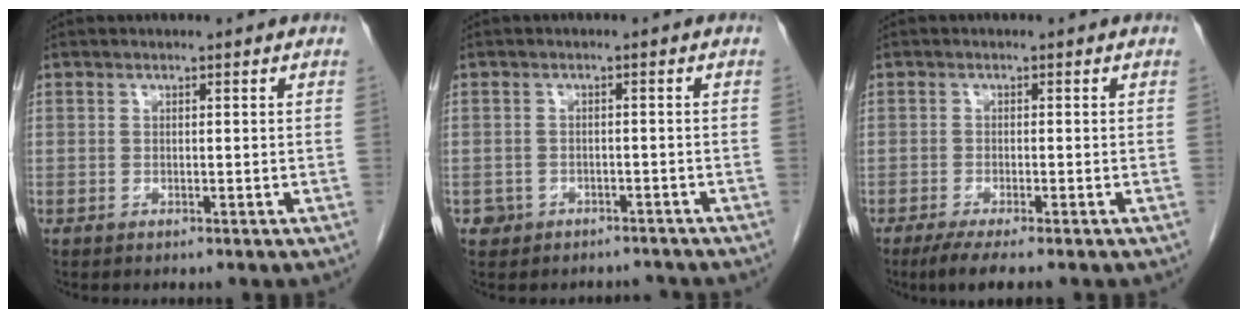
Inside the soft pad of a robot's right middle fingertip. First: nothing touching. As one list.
[{"total": 3.4, "force": [-2.5, 2.2, 0.0], "torque": [-0.001, 0.015, -0.035]}, {"total": 4.2, "force": [-3.0, -0.1, 2.8], "torque": [-0.054, -0.014, -0.052]}]